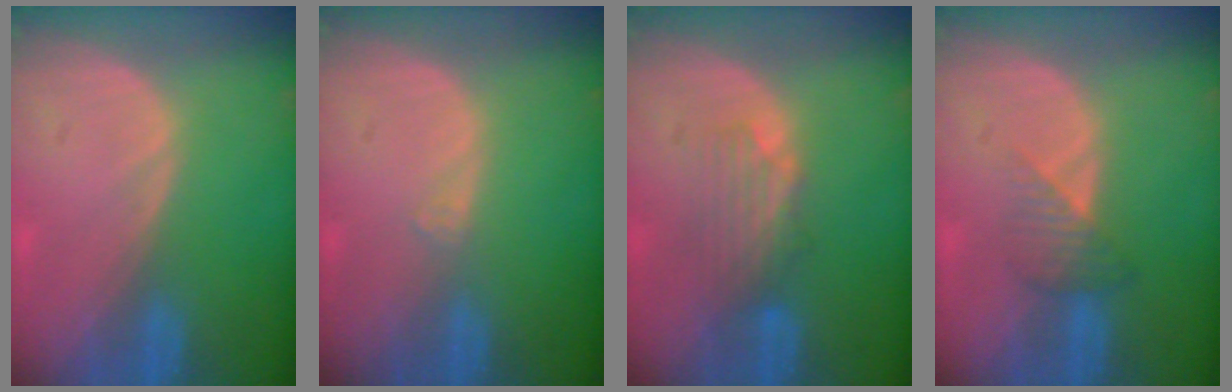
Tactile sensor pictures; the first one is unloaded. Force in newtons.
{"total": 0.6, "press": 0.5, "slide": 0.2}
{"total": 4.3, "press": 3.8, "slide": 2.1}
{"total": 3.3, "press": 3.1, "slide": 1.1}